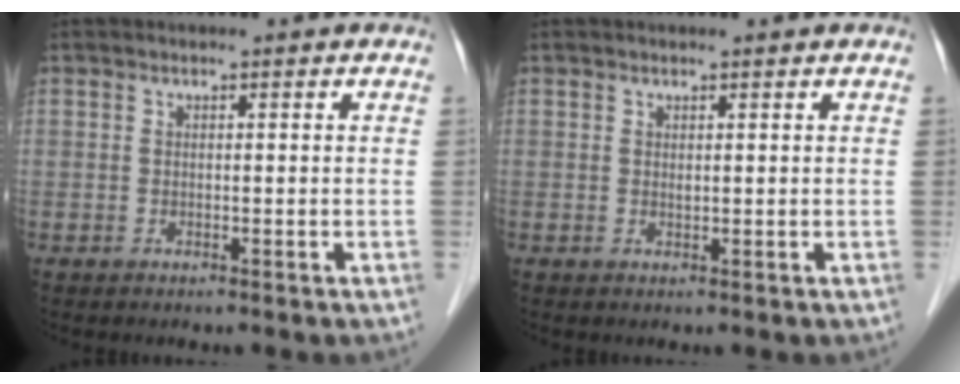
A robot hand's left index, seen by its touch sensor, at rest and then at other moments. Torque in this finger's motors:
{"motor_torque": [-0.05, -0.03, -0.02, 0.00]}